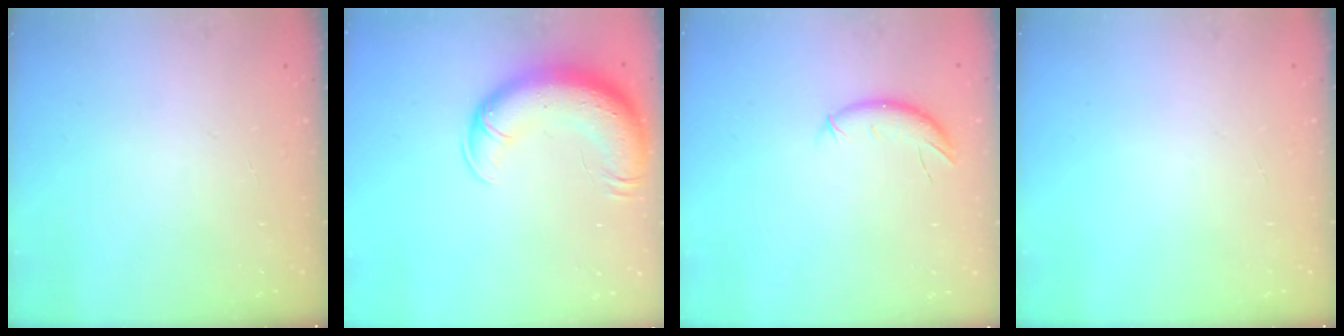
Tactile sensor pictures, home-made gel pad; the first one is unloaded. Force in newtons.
{"total": 15.5, "press": 15.1, "slide": 3.7}
{"total": 6.6, "press": 6.6, "slide": 0.6}
{"total": 0.0}